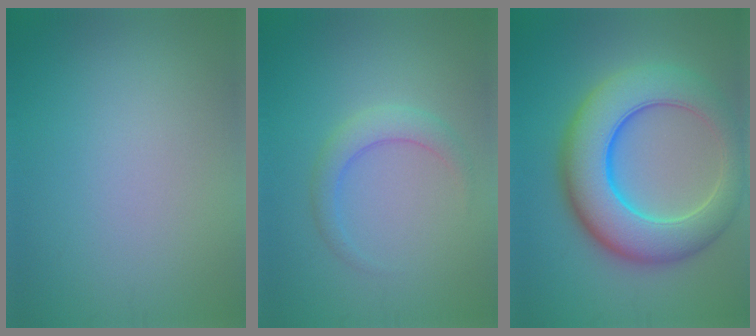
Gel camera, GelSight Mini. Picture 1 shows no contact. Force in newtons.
{"total": 2.4, "press": 2.4, "slide": 0.0}
{"total": 10.4, "press": 10.4, "slide": 0.5}